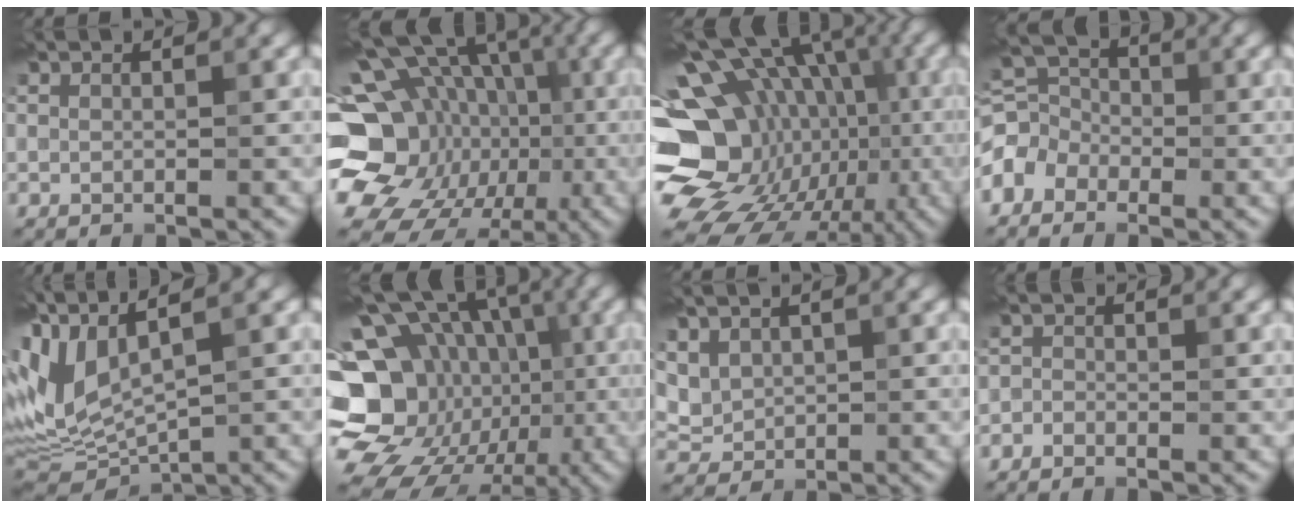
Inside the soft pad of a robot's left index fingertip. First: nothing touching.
{"total": 21.5, "force": [-5.1, 18.5, 9.8], "torque": [-0.162, 0.019, -0.106]}
{"total": 19.3, "force": [-4.1, 15.5, 10.8], "torque": [-0.161, 0.031, -0.064]}
{"total": 4.1, "force": [-2.6, 3.0, 1.1], "torque": [-0.012, 0.012, -0.059]}
{"total": 9.8, "force": [2.7, 4.3, 8.4], "torque": [-0.222, 0.010, 0.067]}
{"total": 20.5, "force": [-5.3, 17.0, 10.1], "torque": [-0.158, 0.008, -0.104]}
{"total": 2.6, "force": [0.9, 2.0, 1.4], "torque": [-0.035, 0.002, 0.026]}
{"total": 1.2, "force": [-1.1, 0.3, -0.2], "torque": [0.007, -0.003, -0.023]}